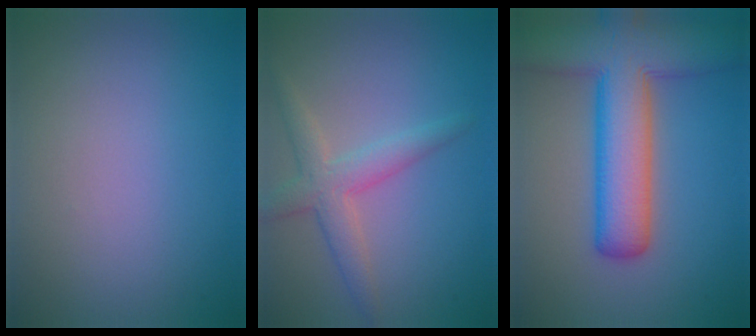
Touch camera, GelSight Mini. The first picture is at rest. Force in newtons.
{"total": 3.3, "press": 3.3, "slide": 0.2}
{"total": 10.4, "press": 10.4, "slide": 0.6}